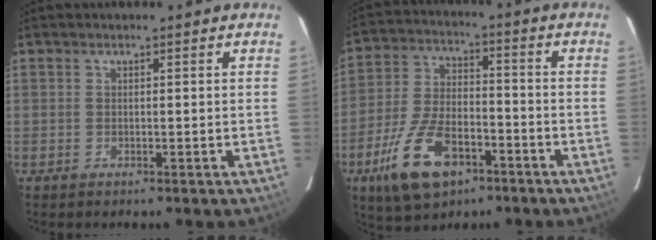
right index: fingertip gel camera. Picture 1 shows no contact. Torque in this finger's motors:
{"motor_torque": [1.07, -1.07, 0.71, 0.18]}